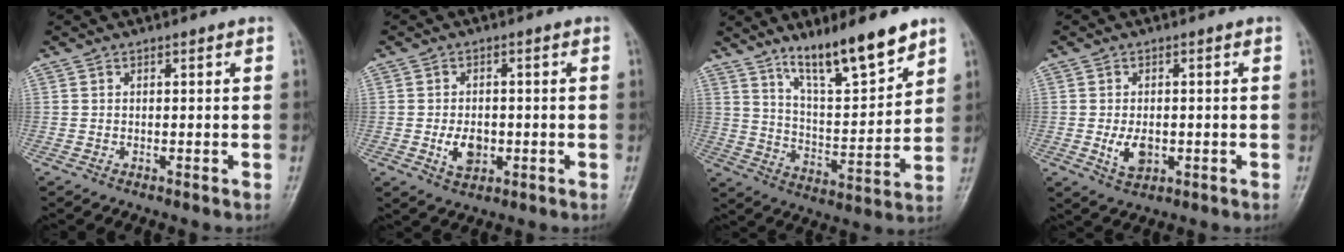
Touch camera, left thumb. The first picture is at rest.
{"total": 4.9, "force": [-1.0, 3.3, 3.4], "torque": [-0.049, -0.001, -0.013]}
{"total": 14.3, "force": [10.5, 2.8, 9.4], "torque": [-0.139, -0.068, 0.186]}
{"total": 4.4, "force": [-0.8, 2.8, 3.4], "torque": [-0.055, -0.005, -0.006]}